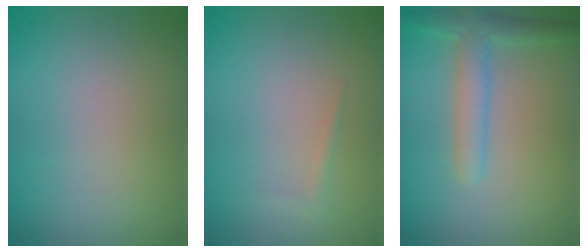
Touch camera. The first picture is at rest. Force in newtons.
{"total": 0.6, "press": 0.6, "slide": 0.0}
{"total": 3.0, "press": 3.0, "slide": 0.2}